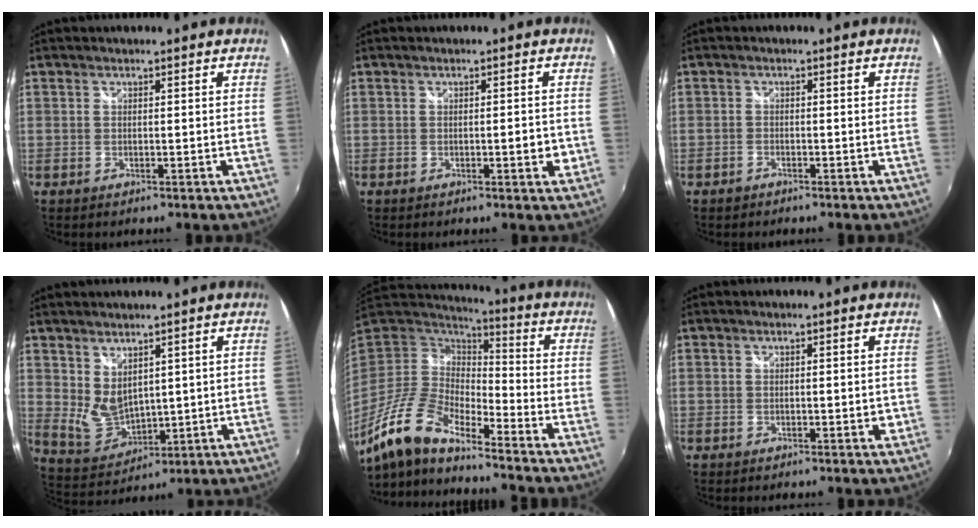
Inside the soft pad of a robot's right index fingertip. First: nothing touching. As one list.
[{"total": 2.6, "force": [-0.6, 0.9, 2.4], "torque": [-0.032, 0.002, -0.004]}, {"total": 1.5, "force": [-1.2, 0.9, 0.1], "torque": [-0.007, -0.002, -0.021]}, {"total": 7.0, "force": [3.1, 4.7, 4.2], "torque": [-0.076, -0.007, 0.078]}, {"total": 15.0, "force": [-11.0, 4.4, 9.2], "torque": [-0.184, -0.020, -0.217]}, {"total": 1.1, "force": [-0.2, 0.6, 0.9], "torque": [-0.010, 0.004, 0.000]}]